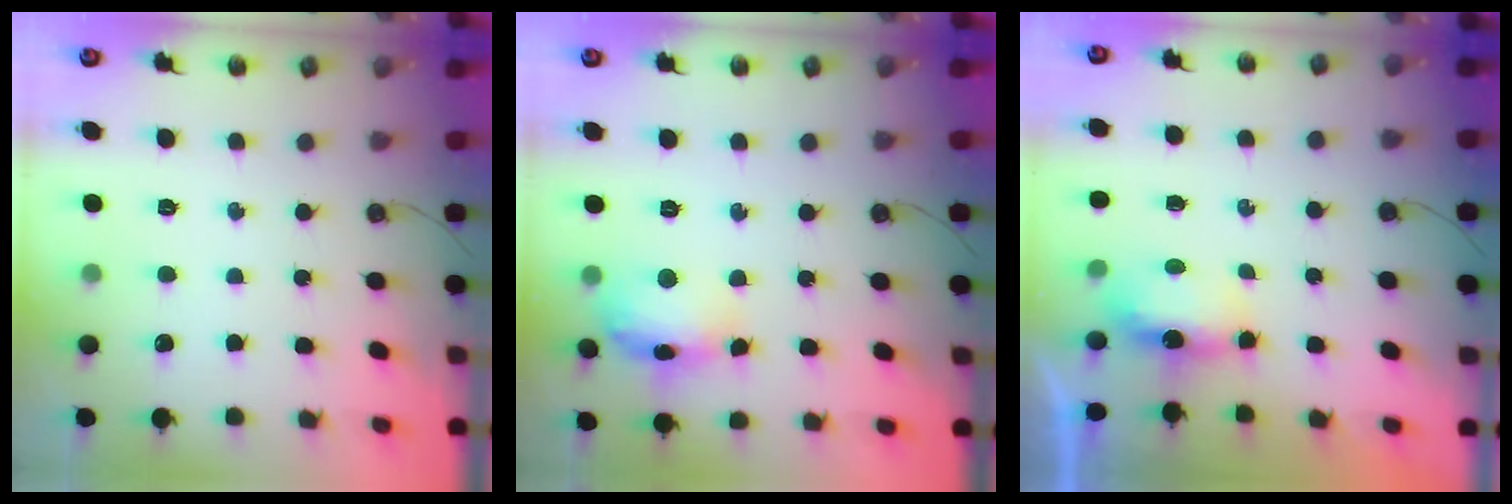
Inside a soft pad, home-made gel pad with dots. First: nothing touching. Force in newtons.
{"total": 13.9, "press": 13.9, "slide": 1.1}
{"total": 5.4, "press": 5.3, "slide": 0.8}